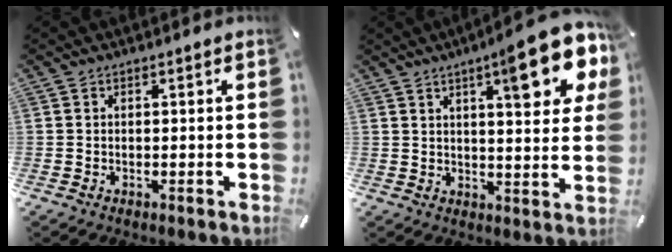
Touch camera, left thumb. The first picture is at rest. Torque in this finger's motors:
{"motor_torque": [1.58, 3.04, 1.47, -1.10, 0.13]}